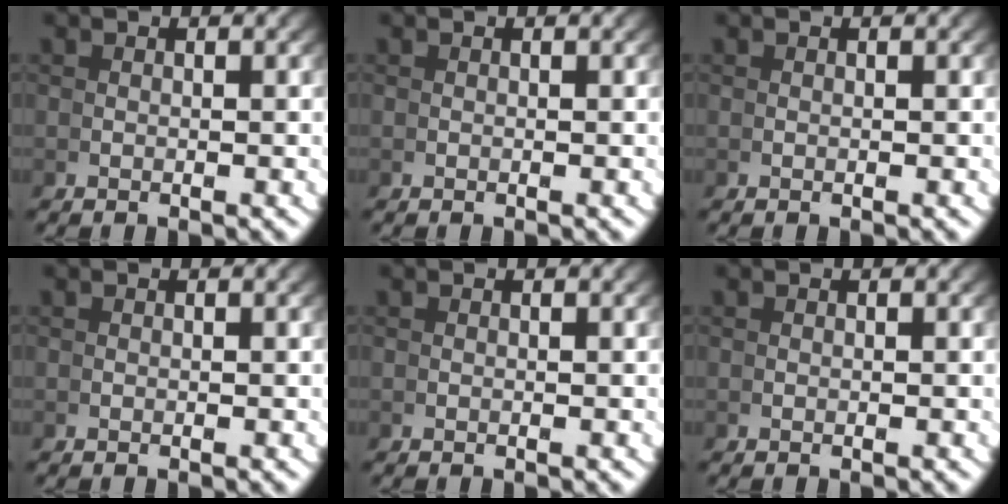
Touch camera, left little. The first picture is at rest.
{"total": 0.0}
{"total": 0.0}
{"total": 0.0}
{"total": 0.0}
{"total": 0.0}